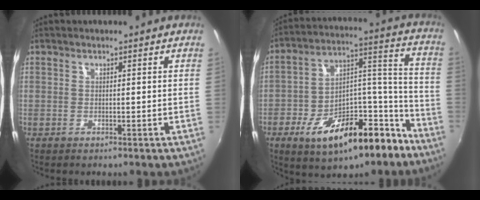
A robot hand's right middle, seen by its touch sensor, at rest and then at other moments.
{"total": 20.6, "force": [-12.8, 9.3, 13.1], "torque": [-0.213, 0.036, -0.186]}